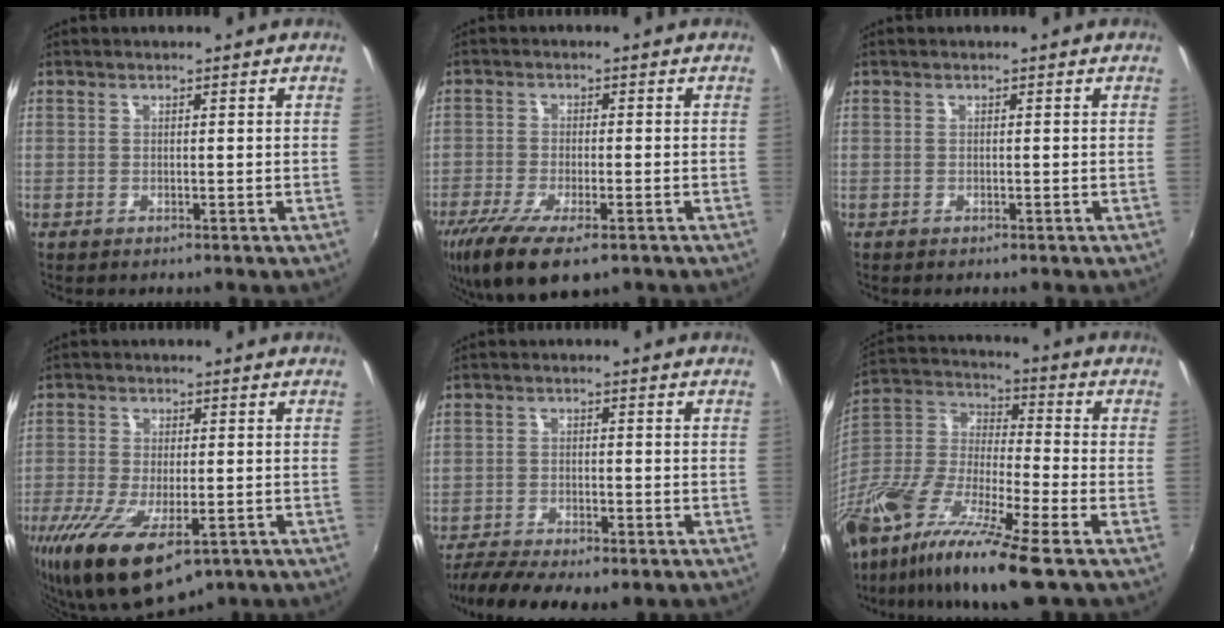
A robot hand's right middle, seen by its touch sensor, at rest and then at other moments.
{"total": 12.8, "force": [-8.2, 4.2, 9.0], "torque": [-0.194, -0.048, -0.140]}
{"total": 0.0}
{"total": 14.5, "force": [-7.6, 5.8, 11.0], "torque": [-0.233, -0.059, -0.120]}
{"total": 9.4, "force": [-7.4, 2.3, 5.3], "torque": [-0.125, -0.031, -0.122]}
{"total": 22.3, "force": [-14.0, 3.9, 16.9], "torque": [-0.328, -0.032, -0.273]}